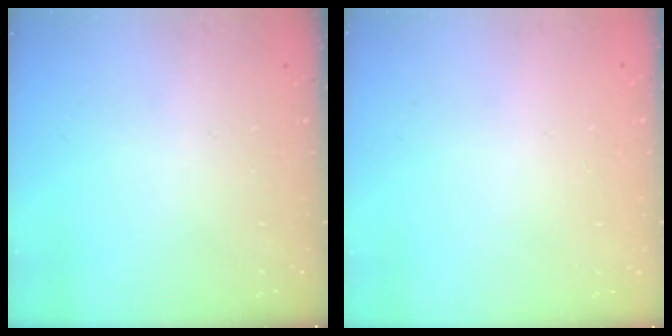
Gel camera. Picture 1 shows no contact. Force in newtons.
{"total": 0.0}